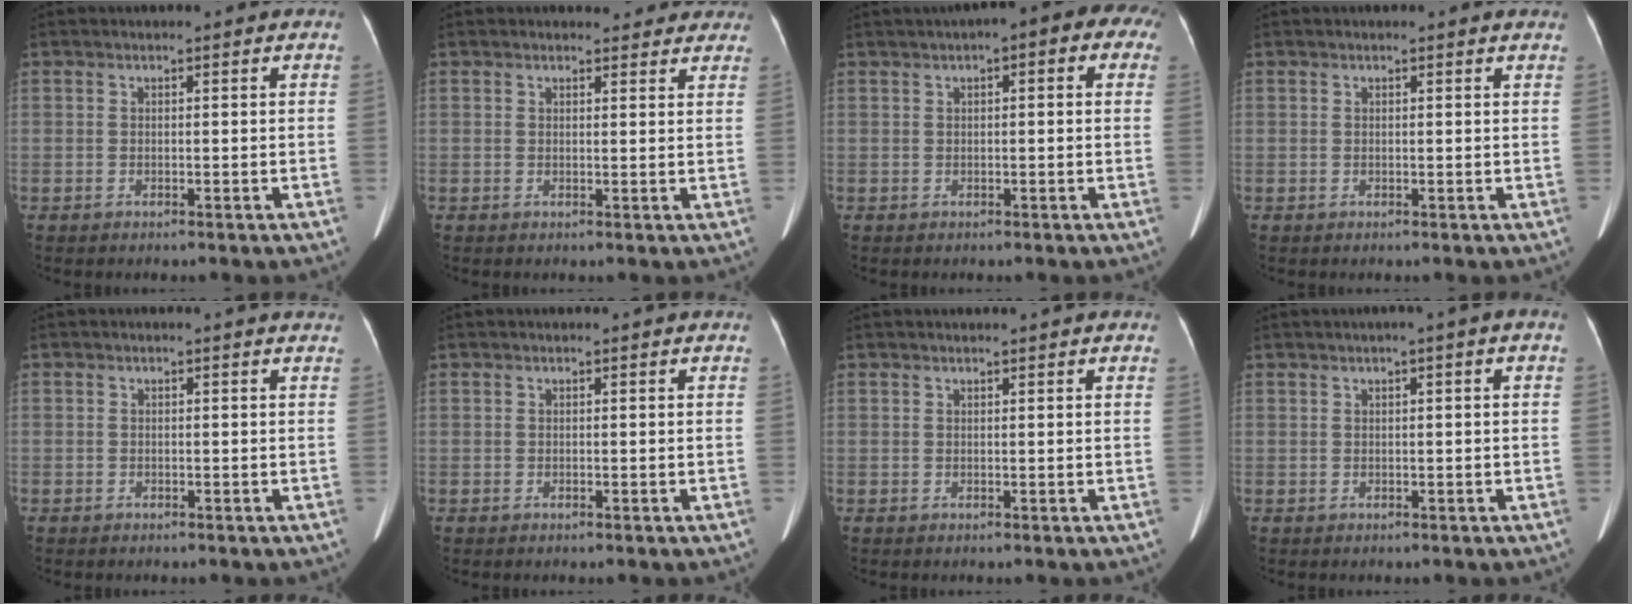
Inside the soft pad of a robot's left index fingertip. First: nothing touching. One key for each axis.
{"total": 5.4, "fx": 4.9, "fy": 1.9, "fz": 0.9, "tx": 0.005, "ty": 0.000, "tz": 0.043}
{"total": 8.2, "fx": 4.0, "fy": 3.1, "fz": 6.4, "tx": -0.072, "ty": 0.047, "tz": 0.044}
{"total": 1.8, "fx": 1.8, "fy": 0.1, "fz": 0.4, "tx": -0.013, "ty": 0.007, "tz": 0.014}
{"total": 0.6, "fx": -0.1, "fy": 0.6, "fz": 0.1, "tx": -0.003, "ty": 0.000, "tz": -0.009}
{"total": 0.6, "fx": -0.6, "fy": -0.1, "fz": -0.2, "tx": 0.005, "ty": -0.007, "tz": -0.006}
{"total": 1.6, "fx": 1.4, "fy": 0.2, "fz": 0.8, "tx": -0.009, "ty": 0.018, "tz": 0.018}
{"total": 1.5, "fx": -0.1, "fy": 0.1, "fz": 1.5, "tx": -0.021, "ty": 0.008, "tz": 0.000}